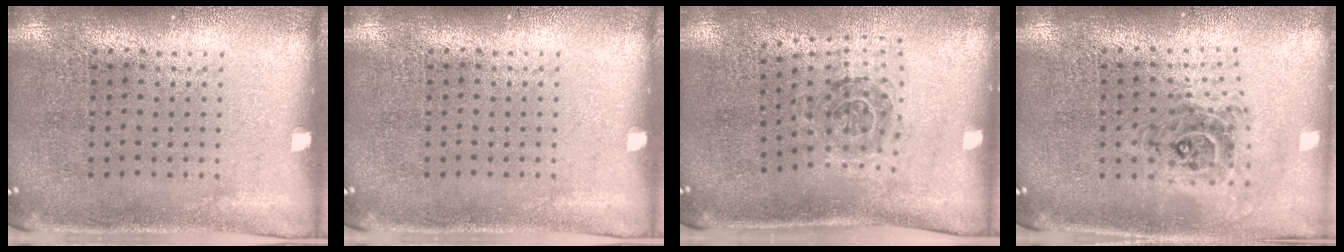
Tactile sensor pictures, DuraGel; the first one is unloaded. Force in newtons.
{"total": 0.0}
{"total": 1.1, "press": 1.1, "slide": 0.4}
{"total": 1.0, "press": 0.9, "slide": 0.3}